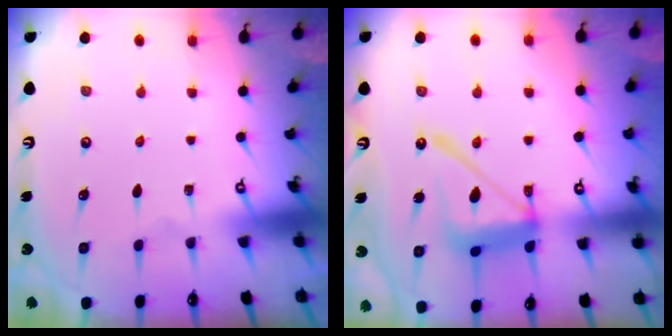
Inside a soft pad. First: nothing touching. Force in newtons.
{"total": 14.2, "press": 14.1, "slide": 1.3}